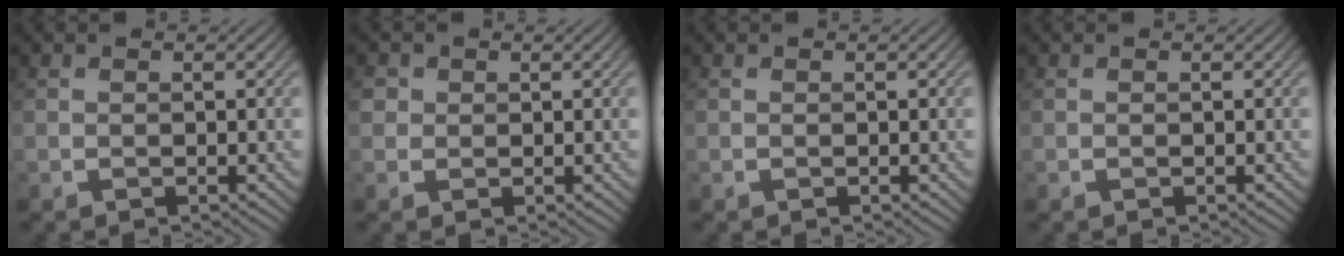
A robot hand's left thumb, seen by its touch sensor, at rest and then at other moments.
{"total": 1.6, "force": [0.5, 1.4, 0.4], "torque": [-0.009, 0.002, 0.007]}
{"total": 0.0}
{"total": 0.0}